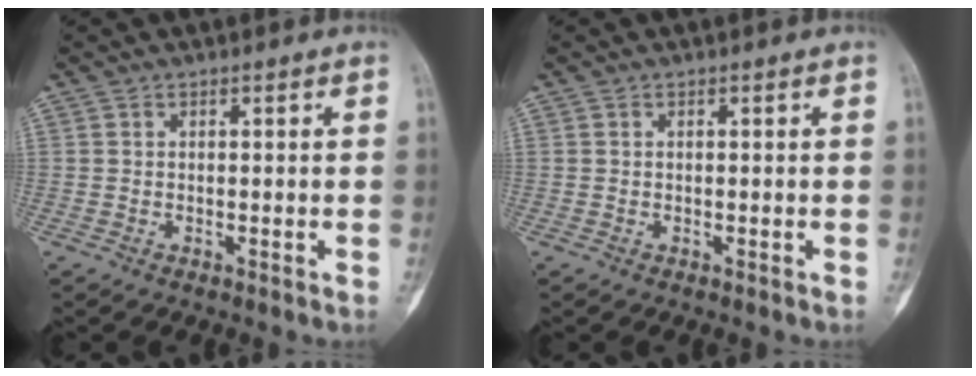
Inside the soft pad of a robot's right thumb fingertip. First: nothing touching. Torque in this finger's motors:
{"motor_torque": [0.30, 0.27, 0.24, 0.08, 0.03]}